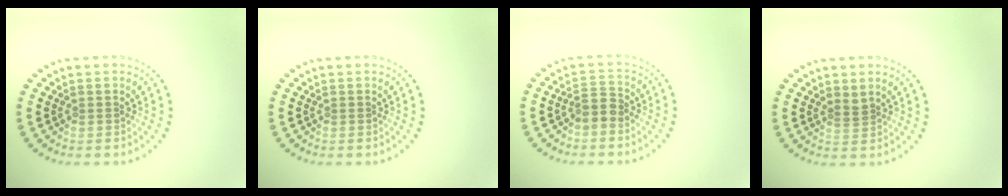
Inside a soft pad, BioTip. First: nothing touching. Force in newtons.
{"total": 0.0}
{"total": 1.8, "press": 1.6, "slide": 1.0}
{"total": 0.9, "press": 0.5, "slide": 0.7}